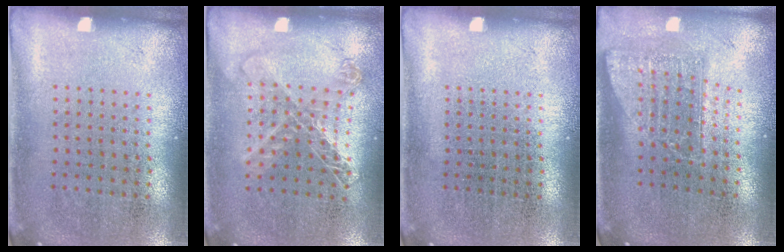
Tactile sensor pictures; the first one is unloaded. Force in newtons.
{"total": 1.3, "press": 1.2, "slide": 0.5}
{"total": 0.0}
{"total": 1.7, "press": 1.2, "slide": 1.2}